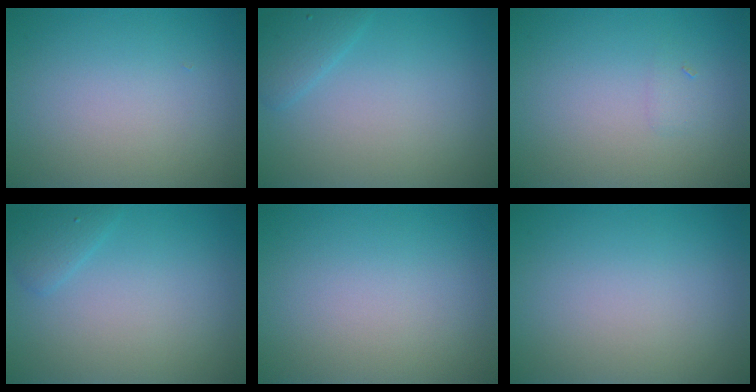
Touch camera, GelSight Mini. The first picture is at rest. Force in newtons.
{"total": 1.6, "press": 1.6, "slide": 0.1}
{"total": 0.7, "press": 0.7, "slide": 0.0}
{"total": 1.4, "press": 1.4, "slide": 0.1}
{"total": 0.0}
{"total": 0.0}